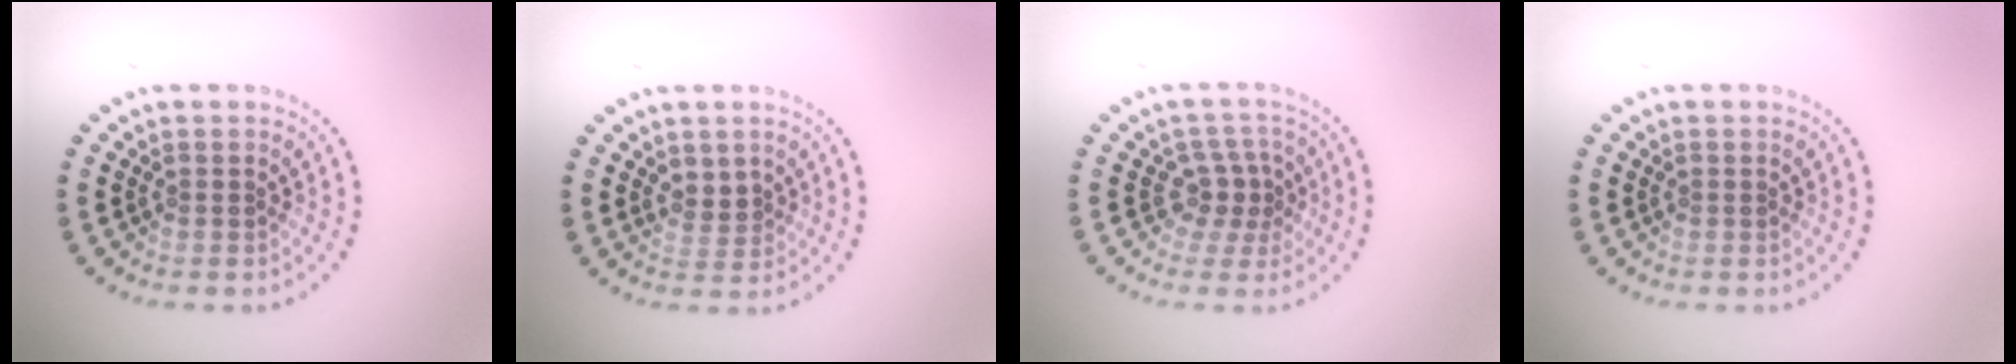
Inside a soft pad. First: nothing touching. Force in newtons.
{"total": 1.8, "press": 1.6, "slide": 0.8}
{"total": 2.3, "press": 1.7, "slide": 1.5}
{"total": 0.0}